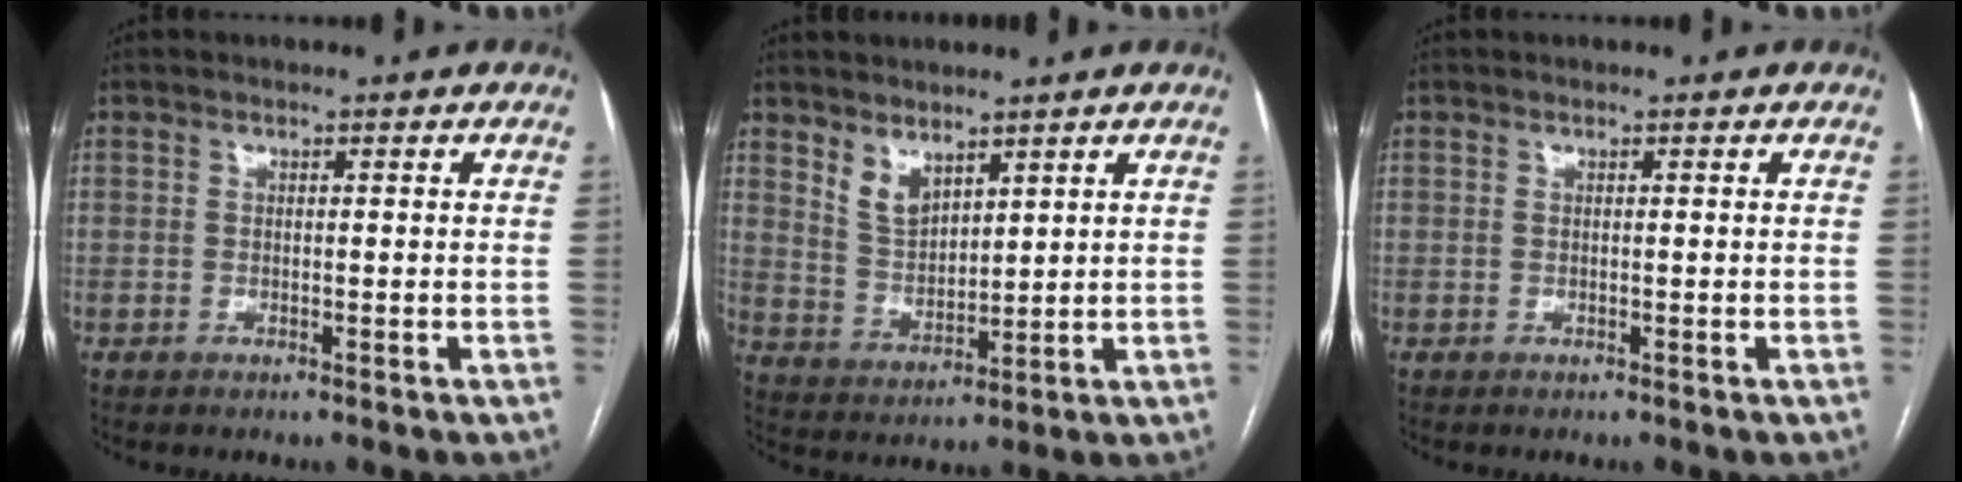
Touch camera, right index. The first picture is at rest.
{"total": 5.0, "force": [3.7, 2.4, 2.4], "torque": [-0.051, -0.003, 0.085]}
{"total": 0.0}